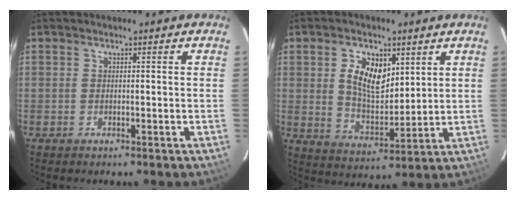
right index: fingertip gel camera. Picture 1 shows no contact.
{"total": 9.6, "force": [3.4, 5.5, 7.1], "torque": [-0.128, 0.008, 0.071]}